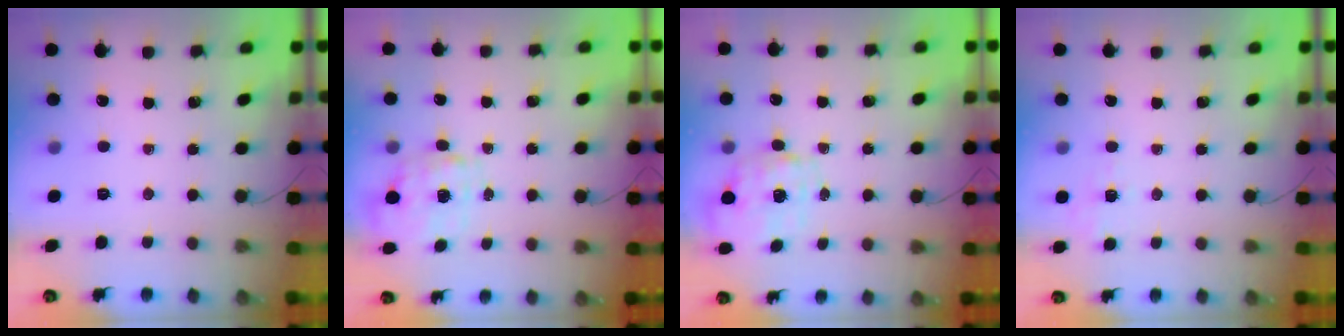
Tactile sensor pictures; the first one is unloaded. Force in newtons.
{"total": 4.0, "press": 3.9, "slide": 0.9}
{"total": 4.1, "press": 3.9, "slide": 1.3}
{"total": 1.9, "press": 0.8, "slide": 1.7}